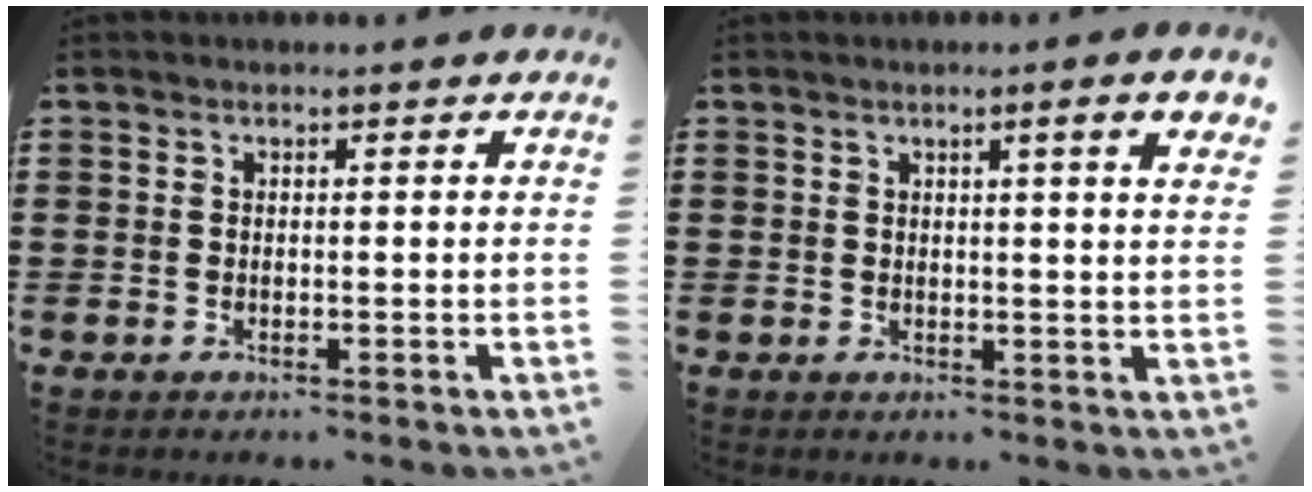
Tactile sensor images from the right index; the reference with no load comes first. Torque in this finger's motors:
{"motor_torque": [0.38, 0.27, 0.17, 0.06]}